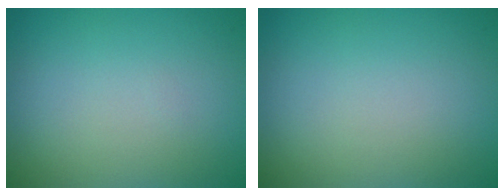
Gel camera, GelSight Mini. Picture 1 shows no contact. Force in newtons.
{"total": 0.0}